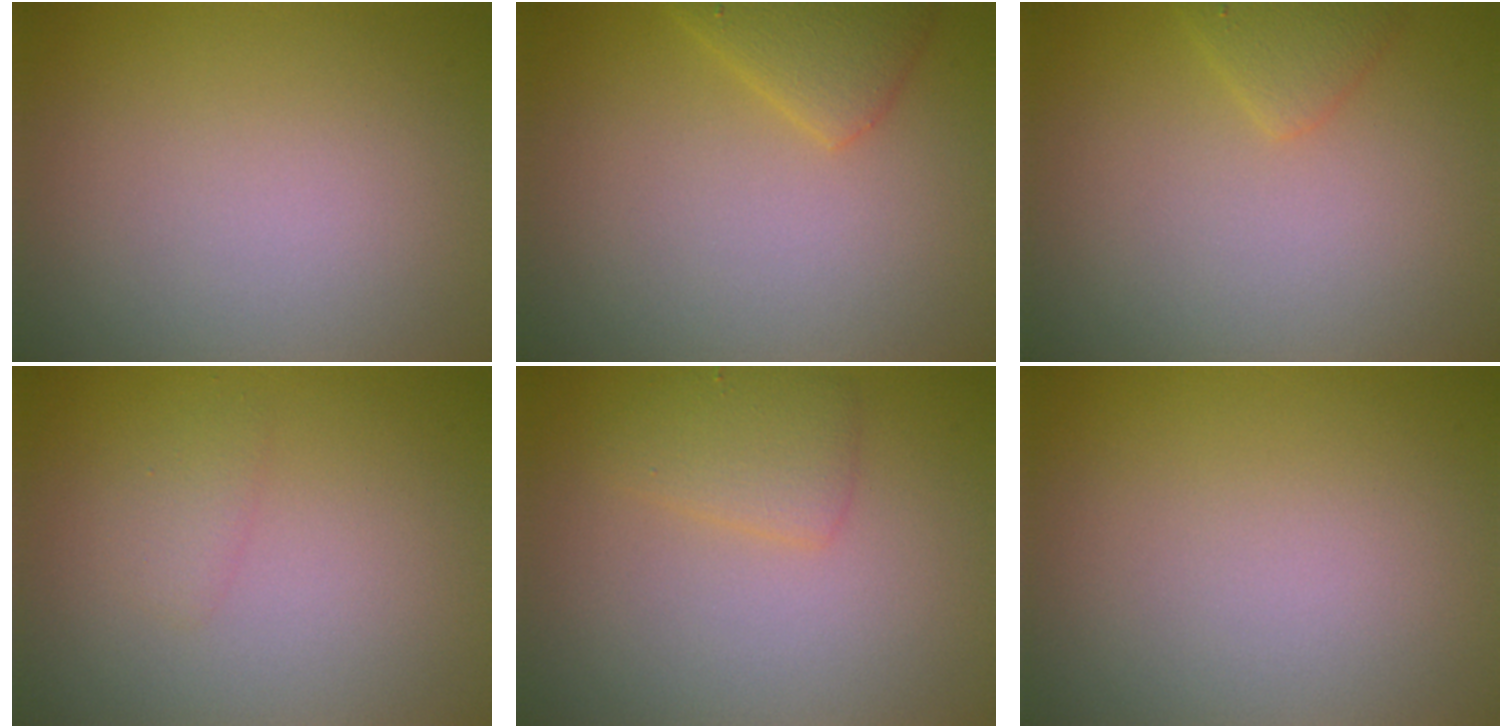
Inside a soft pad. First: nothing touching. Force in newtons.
{"total": 2.4, "press": 2.4, "slide": 0.2}
{"total": 1.5, "press": 1.5, "slide": 0.1}
{"total": 1.0, "press": 1.0, "slide": 0.1}
{"total": 2.1, "press": 2.1, "slide": 0.1}
{"total": 0.0}